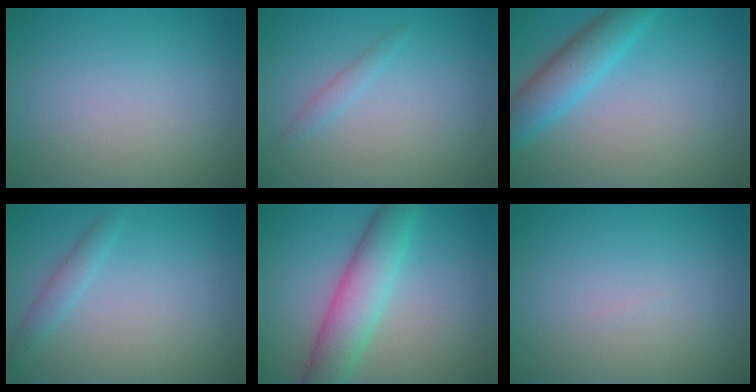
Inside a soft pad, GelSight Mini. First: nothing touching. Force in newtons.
{"total": 1.0, "press": 1.0, "slide": 0.1}
{"total": 4.4, "press": 4.4, "slide": 0.1}
{"total": 1.5, "press": 1.5, "slide": 0.1}
{"total": 5.7, "press": 5.7, "slide": 0.2}
{"total": 0.0}